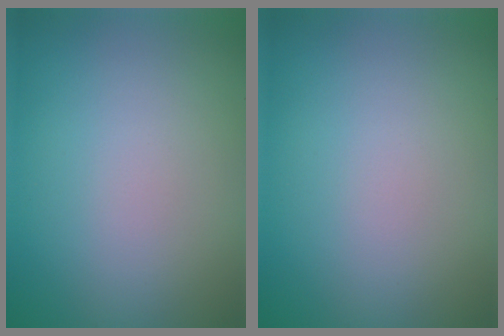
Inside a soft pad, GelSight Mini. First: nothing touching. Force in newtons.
{"total": 0.0}